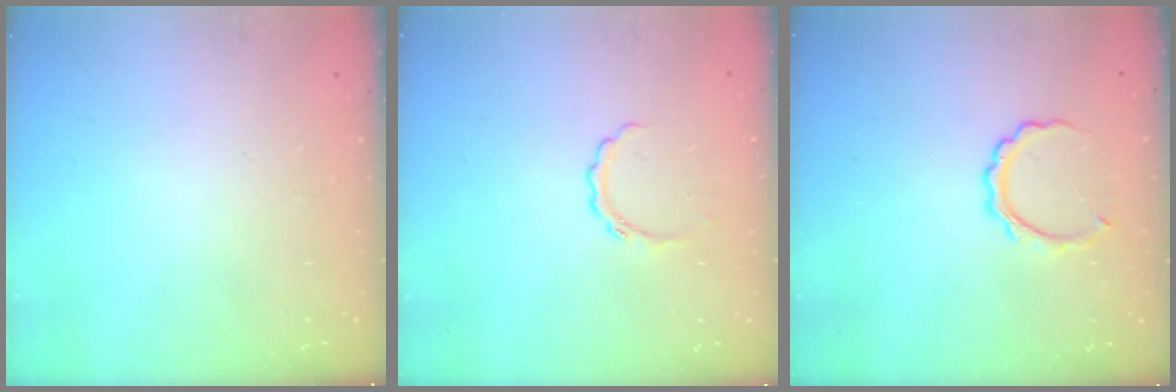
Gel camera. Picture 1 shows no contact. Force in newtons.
{"total": 5.2, "press": 5.2, "slide": 0.8}
{"total": 5.1, "press": 5.0, "slide": 0.1}